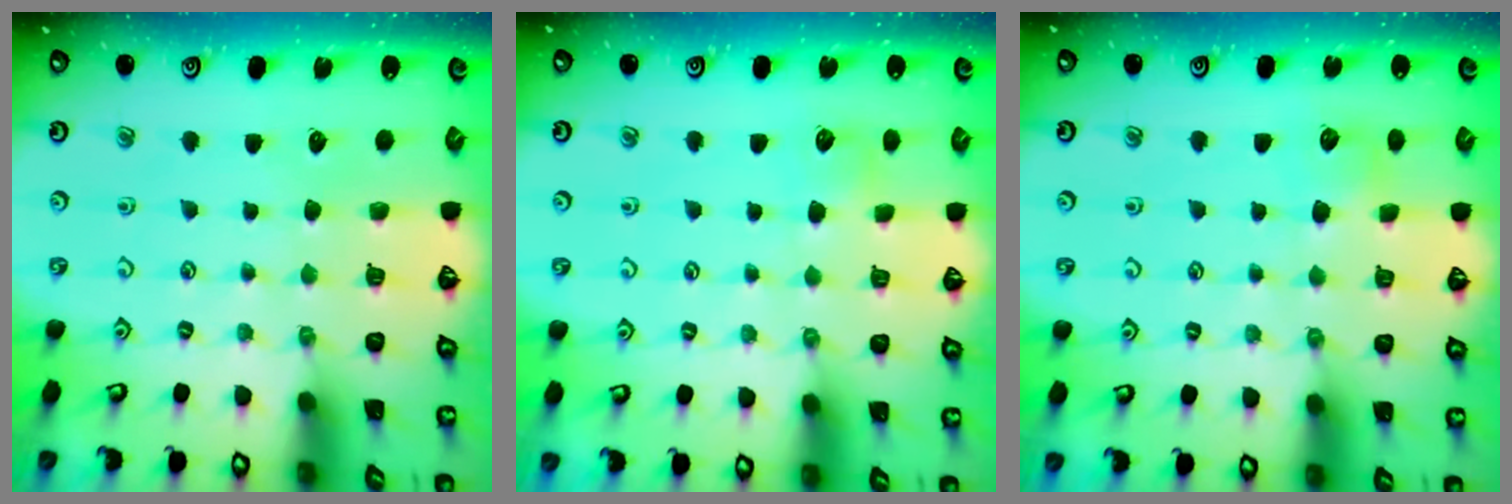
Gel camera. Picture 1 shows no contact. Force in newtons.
{"total": 4.2, "press": 4.2, "slide": 0.6}
{"total": 4.9, "press": 4.8, "slide": 0.6}